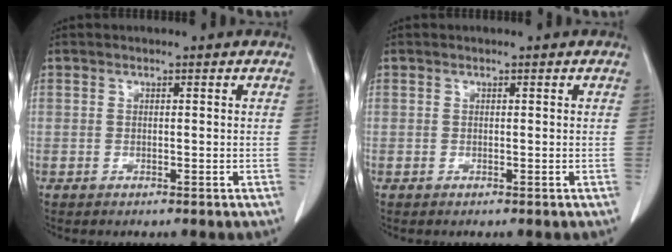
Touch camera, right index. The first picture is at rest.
{"total": 0.0}